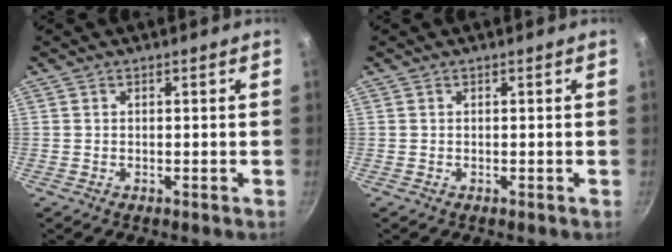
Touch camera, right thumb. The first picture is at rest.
{"total": 0.0}